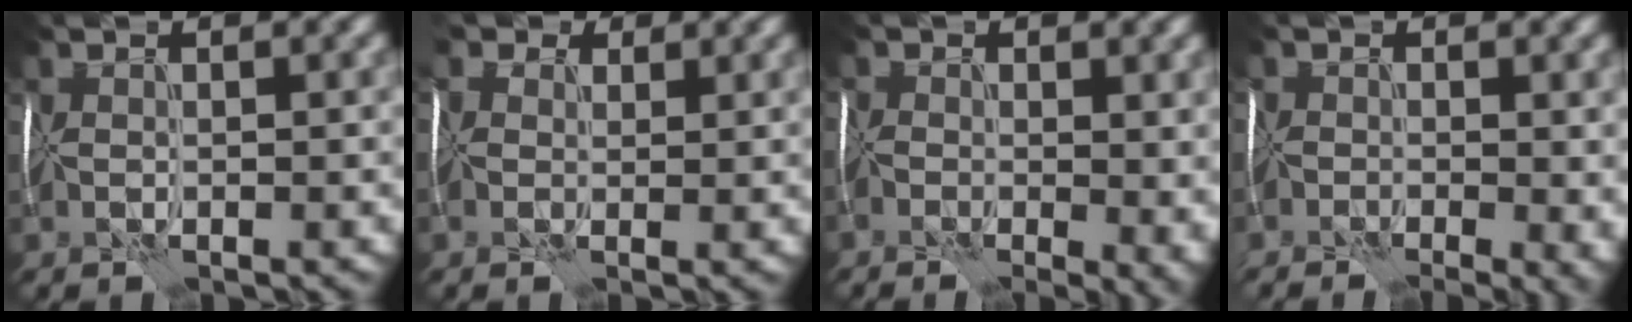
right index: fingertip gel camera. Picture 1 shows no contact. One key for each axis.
{"total": 3.9, "fx": 2.0, "fy": 2.8, "fz": 2.0, "tx": -0.051, "ty": 0.019, "tz": 0.010}
{"total": 8.3, "fx": -2.0, "fy": 4.4, "fz": 6.7, "tx": -0.110, "ty": -0.006, "tz": -0.018}
{"total": 6.8, "fx": -3.0, "fy": 3.1, "fz": 5.3, "tx": -0.085, "ty": -0.013, "tz": -0.034}